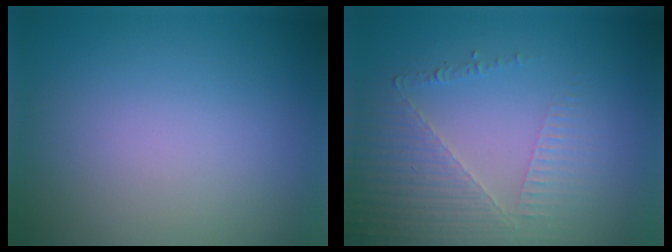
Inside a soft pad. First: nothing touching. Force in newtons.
{"total": 3.5, "press": 3.3, "slide": 1.2}